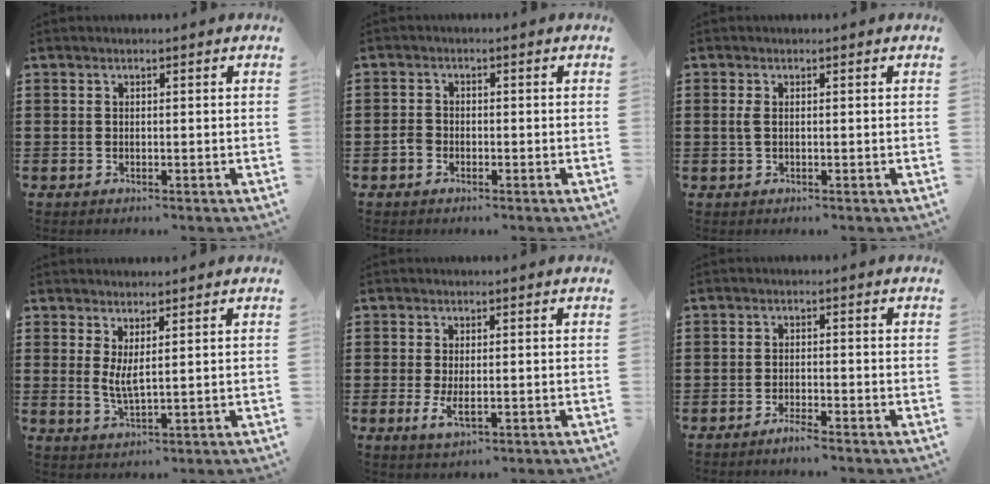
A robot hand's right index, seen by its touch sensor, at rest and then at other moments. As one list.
[{"total": 1.9, "force": [-0.9, 1.5, 0.9], "torque": [-0.033, -0.004, -0.023]}, {"total": 1.4, "force": [0.1, 0.6, 1.3], "torque": [-0.034, 0.000, -0.003]}, {"total": 3.2, "force": [1.5, 0.5, 2.7], "torque": [-0.063, -0.006, 0.027]}, {"total": 2.9, "force": [-0.4, 1.0, 2.6], "torque": [-0.063, -0.008, -0.009]}, {"total": 2.0, "force": [-1.7, 0.0, 0.9], "torque": [-0.016, 0.001, -0.032]}]